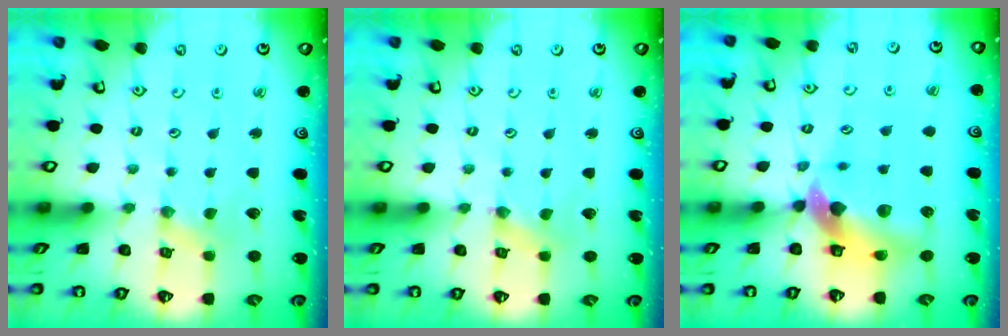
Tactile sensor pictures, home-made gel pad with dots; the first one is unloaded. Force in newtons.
{"total": 0.0}
{"total": 12.0, "press": 11.9, "slide": 1.6}